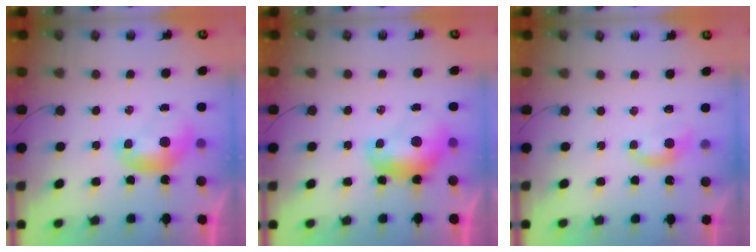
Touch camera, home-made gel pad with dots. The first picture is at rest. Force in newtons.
{"total": 1.4, "press": 1.3, "slide": 0.4}
{"total": 1.9, "press": 1.9, "slide": 0.5}